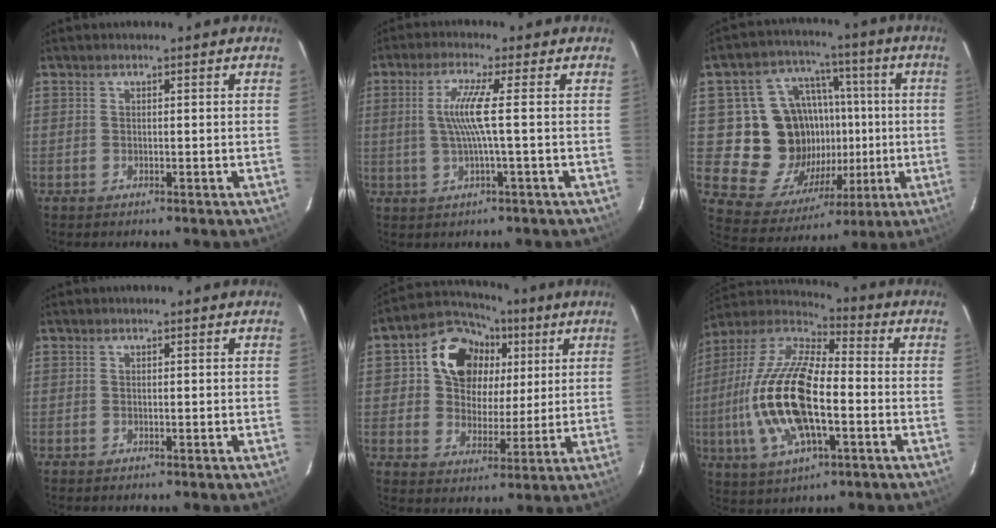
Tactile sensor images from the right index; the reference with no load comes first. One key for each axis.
{"total": 6.1, "fx": 0.2, "fy": -0.9, "fz": 6.0, "tx": -0.119, "ty": -0.003, "tz": 0.009}
{"total": 17.6, "fx": -0.6, "fy": 15.4, "fz": 8.5, "tx": -0.176, "ty": 0.033, "tz": 0.013}
{"total": 0.0}
{"total": 14.1, "fx": 4.4, "fy": 11.5, "fz": 6.8, "tx": -0.160, "ty": 0.045, "tz": 0.074}
{"total": 20.5, "fx": -3.8, "fy": 8.0, "fz": 18.5, "tx": -0.385, "ty": -0.005, "tz": -0.078}